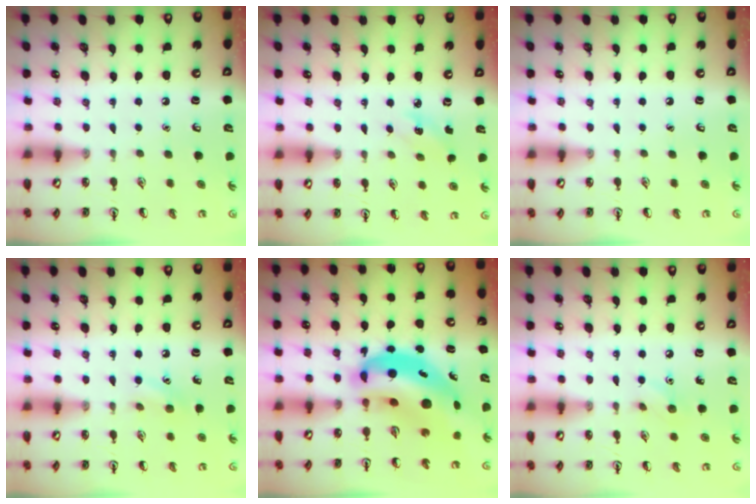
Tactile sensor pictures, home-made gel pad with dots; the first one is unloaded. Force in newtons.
{"total": 2.1, "press": 2.0, "slide": 0.8}
{"total": 0.0}
{"total": 6.5, "press": 6.3, "slide": 1.7}
{"total": 12.0, "press": 11.5, "slide": 3.5}
{"total": 5.4, "press": 5.1, "slide": 1.7}